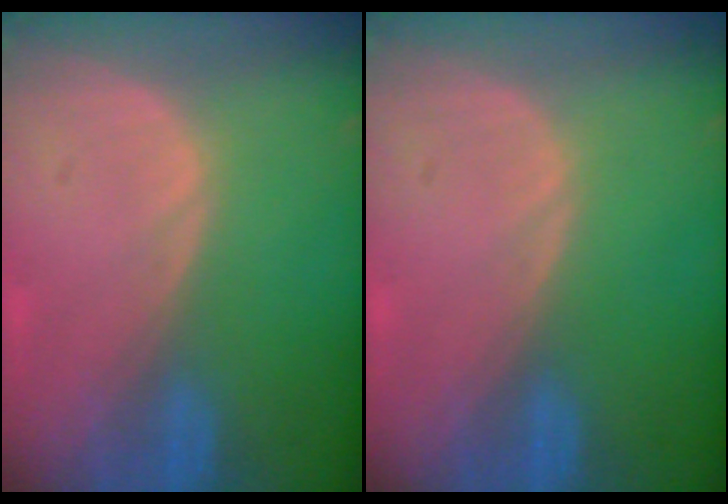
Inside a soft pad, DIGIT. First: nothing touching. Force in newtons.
{"total": 0.0}